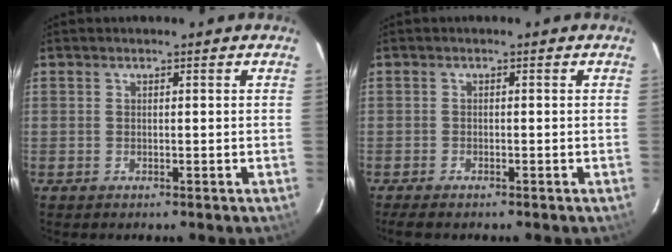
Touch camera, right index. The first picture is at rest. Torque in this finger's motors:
{"motor_torque": [0.03, -0.25, 0.13, 0.02]}